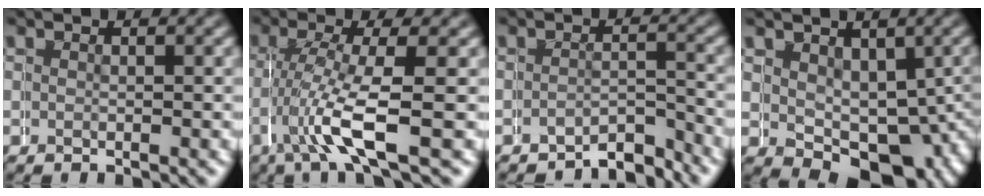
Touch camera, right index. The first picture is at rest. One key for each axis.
{"total": 4.2, "fx": -1.5, "fy": 0.8, "fz": 3.9, "tx": -0.093, "ty": -0.015, "tz": -0.018}
{"total": 3.5, "fx": -3.4, "fy": 0.8, "fz": 0.1, "tx": 0.007, "ty": -0.009, "tz": -0.057}
{"total": 5.8, "fx": -0.7, "fy": 4.2, "fz": 3.9, "tx": -0.046, "ty": -0.021, "tz": 0.001}